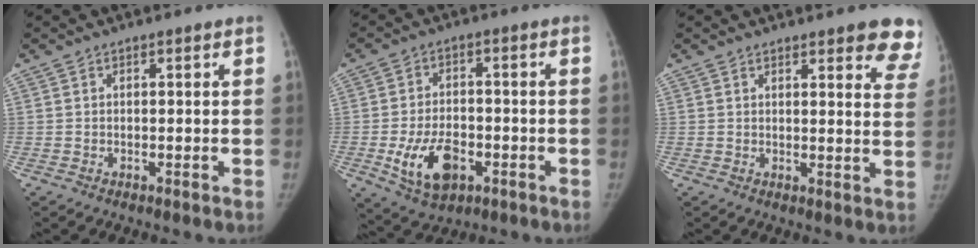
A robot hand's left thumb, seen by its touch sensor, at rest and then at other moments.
{"total": 9.8, "force": [-3.2, 6.0, 7.1], "torque": [-0.117, 0.008, -0.046]}
{"total": 10.9, "force": [8.2, 2.9, 6.5], "torque": [-0.039, -0.036, 0.078]}